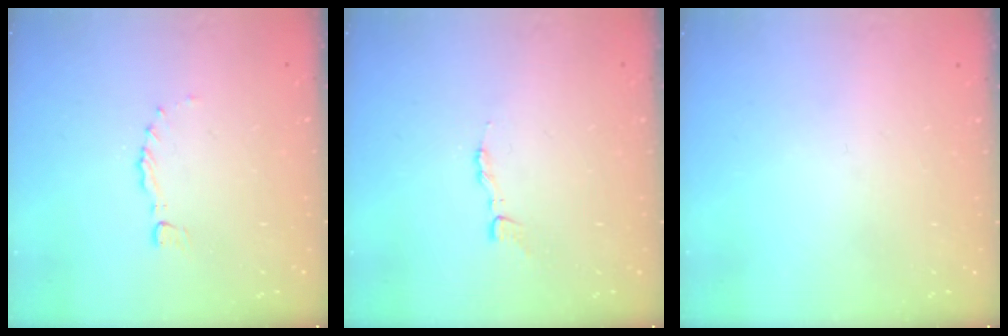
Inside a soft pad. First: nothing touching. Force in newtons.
{"total": 3.2, "press": 3.2, "slide": 0.2}
{"total": 0.0}